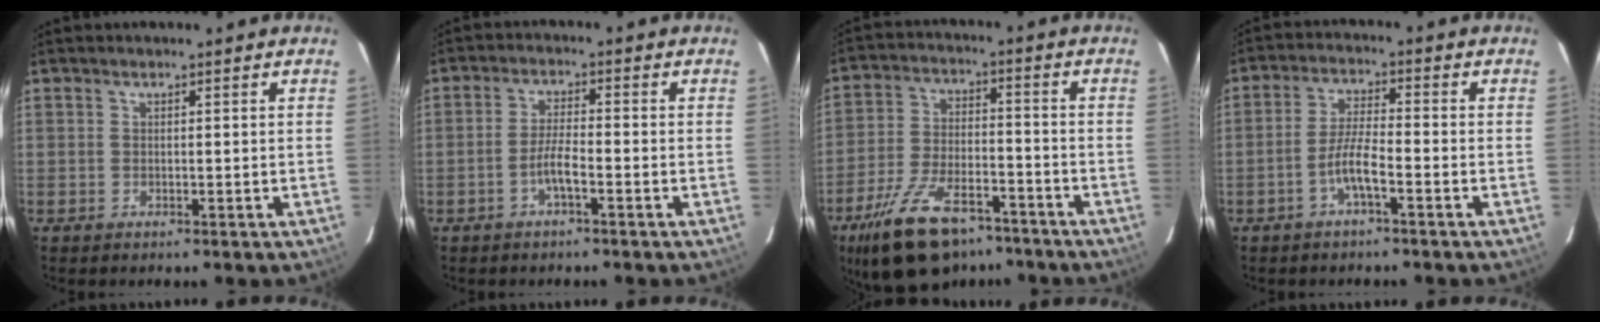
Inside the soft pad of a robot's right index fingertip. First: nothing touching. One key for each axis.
{"total": 3.8, "fx": -2.0, "fy": 0.5, "fz": 3.1, "tx": -0.068, "ty": 0.005, "tz": -0.040}
{"total": 17.7, "fx": -12.5, "fy": 8.0, "fz": 9.7, "tx": -0.203, "ty": -0.017, "tz": -0.207}
{"total": 5.0, "fx": -2.7, "fy": 0.6, "fz": 4.2, "tx": -0.089, "ty": 0.007, "tz": -0.052}